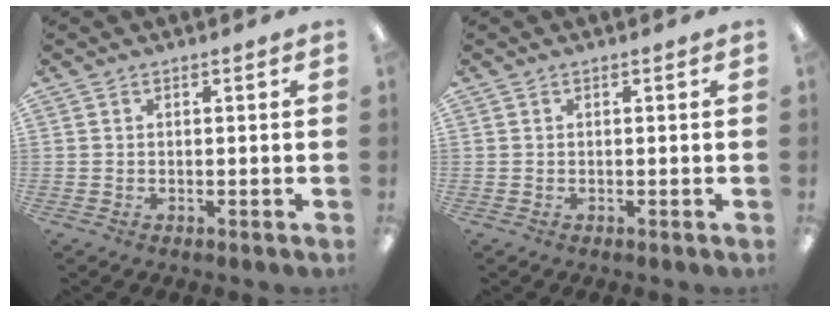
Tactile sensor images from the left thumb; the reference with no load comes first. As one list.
[{"total": 0.0}]